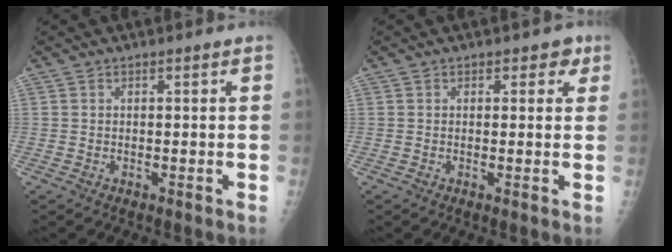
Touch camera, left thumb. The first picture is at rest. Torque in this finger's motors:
{"motor_torque": [-0.06, -0.04, -0.19, -0.20, -0.05]}